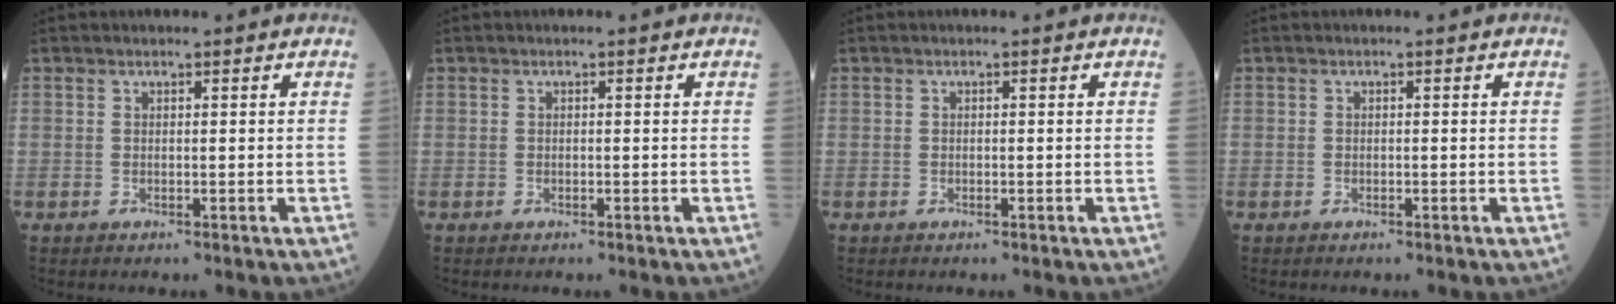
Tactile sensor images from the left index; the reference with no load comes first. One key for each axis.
{"total": 0.0}
{"total": 0.0}
{"total": 0.0}